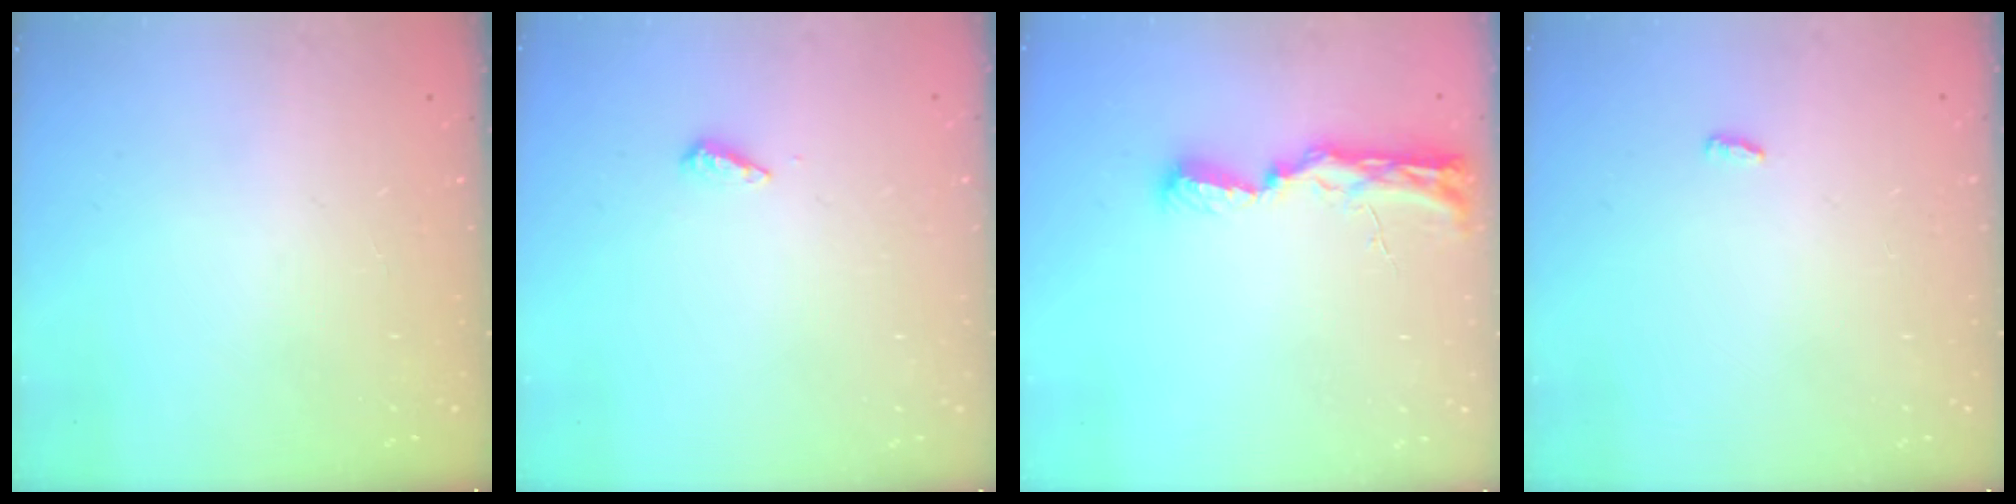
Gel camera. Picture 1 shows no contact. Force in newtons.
{"total": 4.3, "press": 4.2, "slide": 0.6}
{"total": 10.5, "press": 9.6, "slide": 4.3}
{"total": 2.9, "press": 2.6, "slide": 1.3}